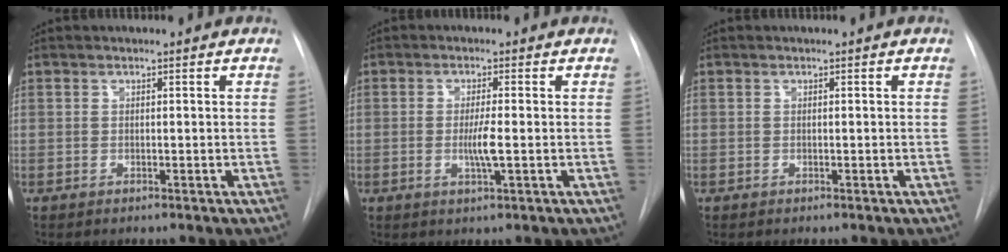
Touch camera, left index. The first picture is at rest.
{"total": 3.3, "force": [-0.4, 0.0, 3.3], "torque": [-0.065, -0.006, -0.008]}
{"total": 0.0}